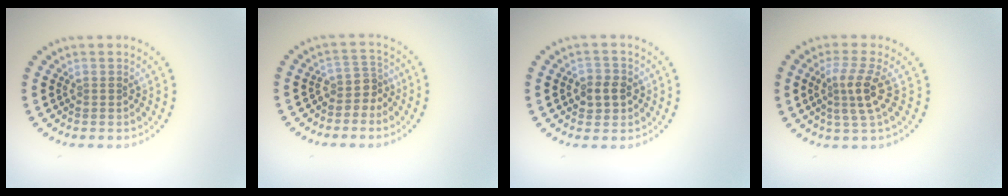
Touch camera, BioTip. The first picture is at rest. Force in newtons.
{"total": 2.3, "press": 1.7, "slide": 1.6}
{"total": 2.4, "press": 2.3, "slide": 0.7}
{"total": 3.0, "press": 2.4, "slide": 1.9}